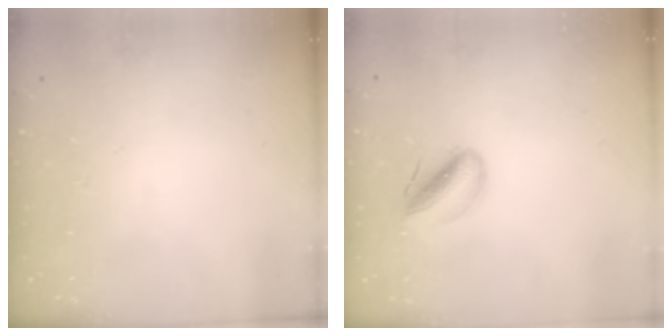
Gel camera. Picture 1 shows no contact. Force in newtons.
{"total": 7.2, "press": 6.9, "slide": 1.9}